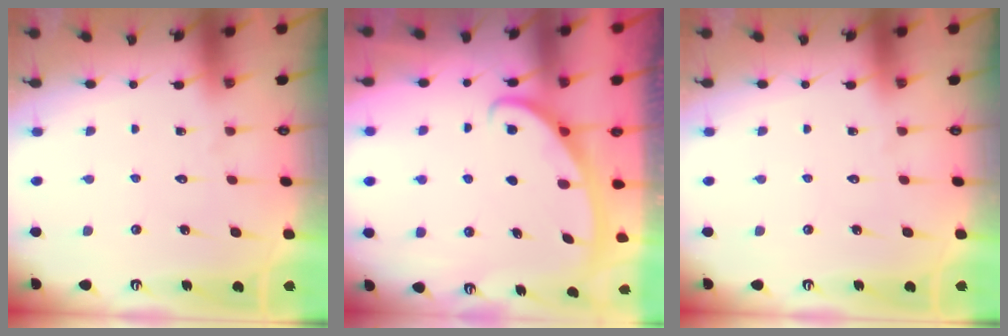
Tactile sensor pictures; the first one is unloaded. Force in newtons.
{"total": 2.9, "press": 2.8, "slide": 0.4}
{"total": 0.0}